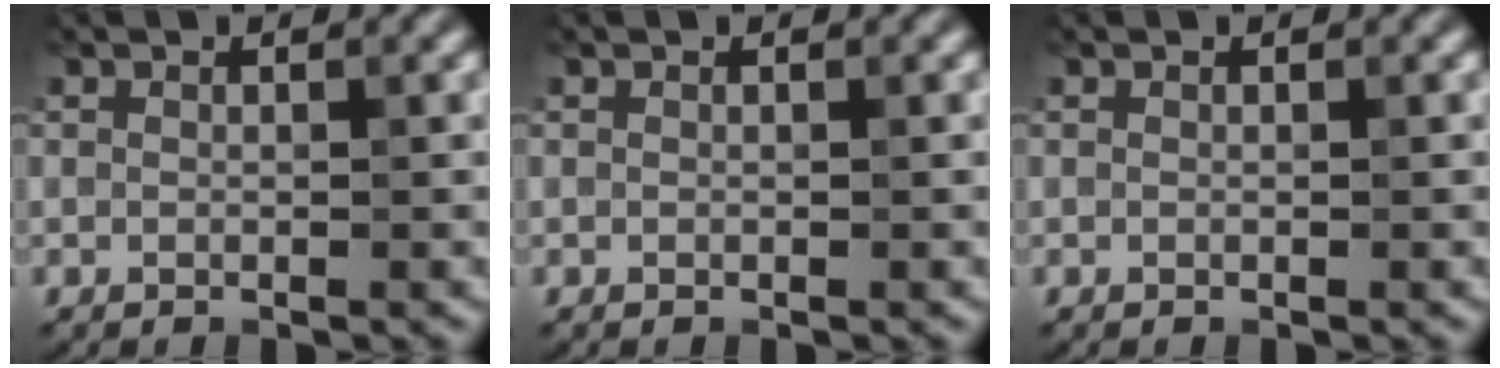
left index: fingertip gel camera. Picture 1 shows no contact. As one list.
[{"total": 0.0}, {"total": 0.0}]